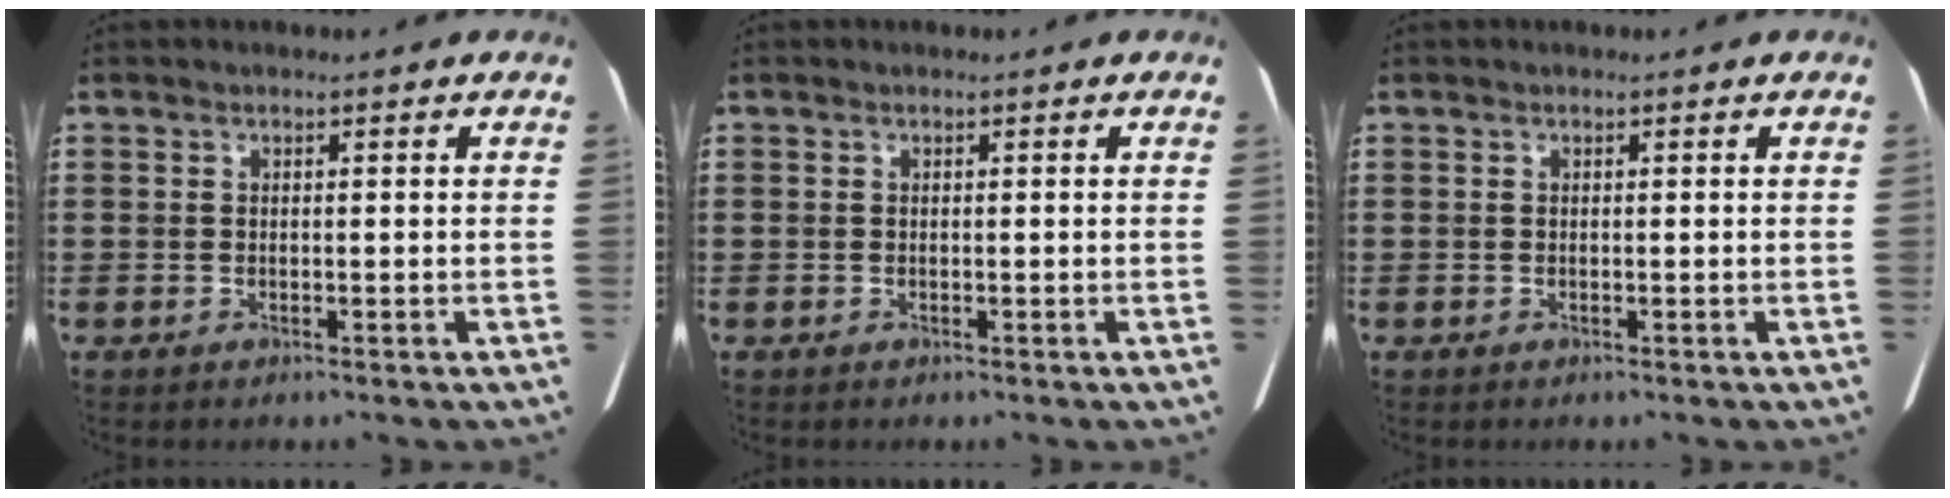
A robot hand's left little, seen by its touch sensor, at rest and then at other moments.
{"total": 0.0}
{"total": 0.0}